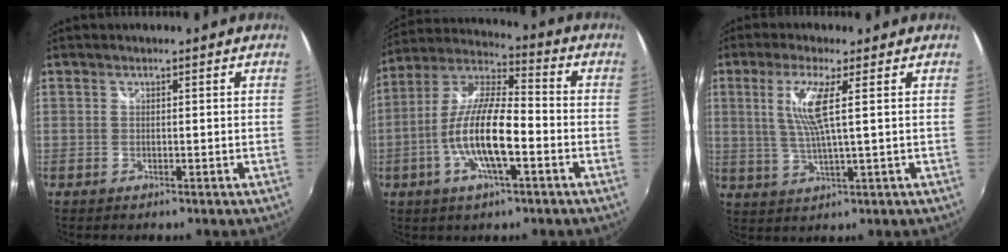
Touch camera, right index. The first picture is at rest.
{"total": 14.2, "force": [-4.3, 3.9, 13.0], "torque": [-0.260, -0.003, -0.084]}
{"total": 7.1, "force": [2.0, -0.2, 6.9], "torque": [-0.139, -0.006, 0.044]}